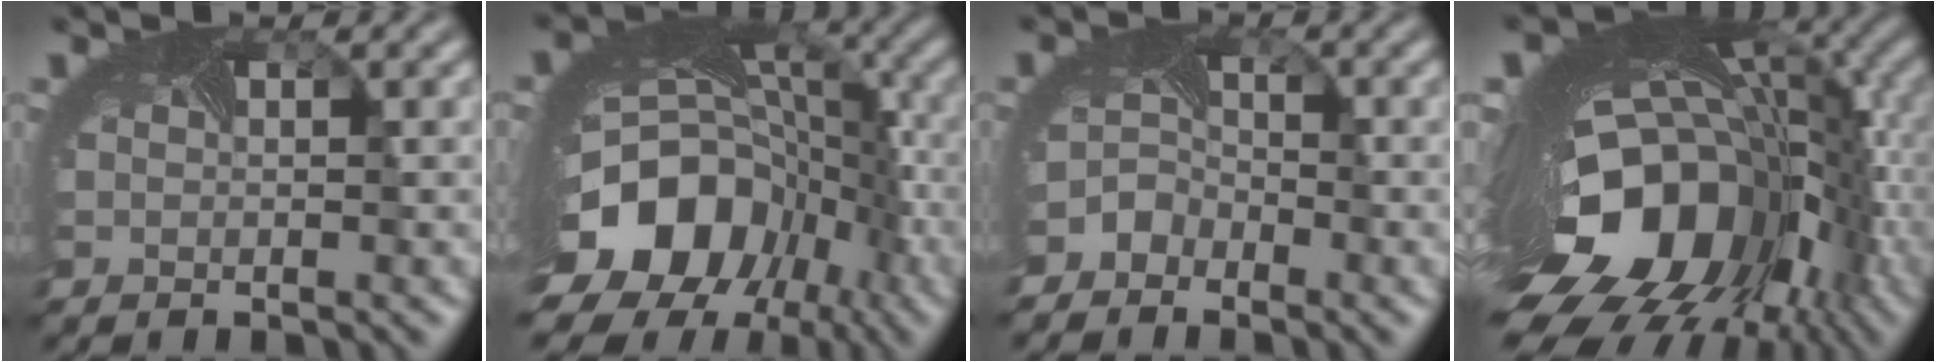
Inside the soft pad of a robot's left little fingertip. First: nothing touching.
{"total": 18.2, "force": [-8.1, 13.3, 9.5], "torque": [-0.184, -0.028, -0.114]}
{"total": 2.6, "force": [-2.2, 1.5, 0.1], "torque": [0.004, 0.003, -0.044]}
{"total": 19.7, "force": [-5.5, 11.8, 14.8], "torque": [-0.260, -0.074, -0.057]}